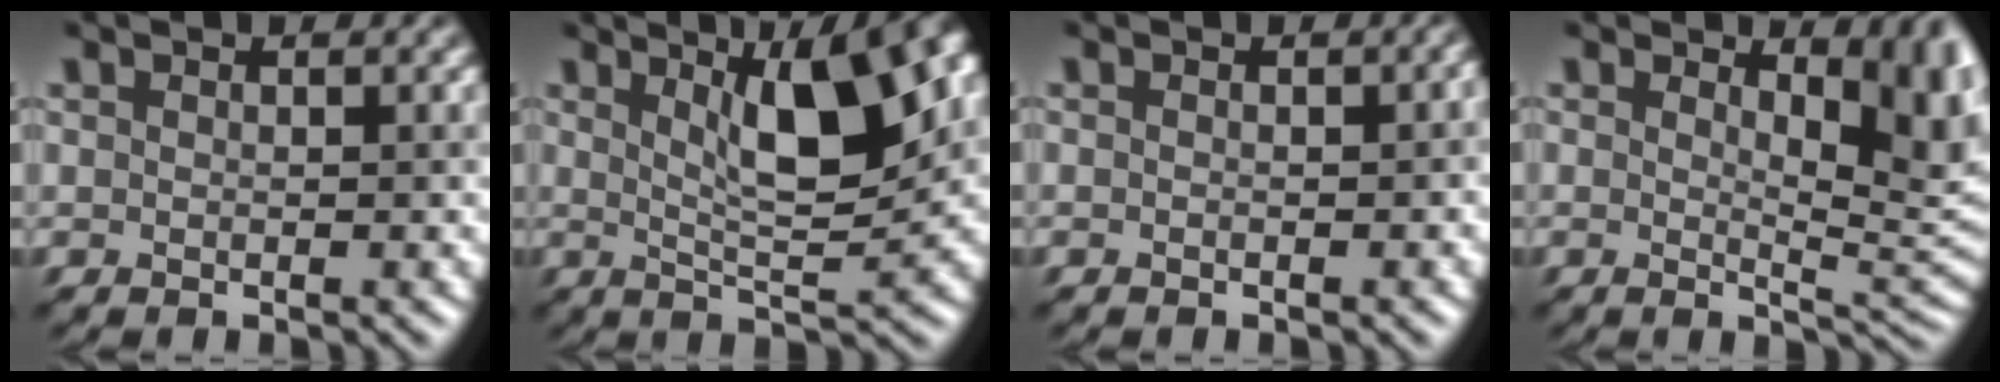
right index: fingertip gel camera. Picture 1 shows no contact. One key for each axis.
{"total": 11.2, "fx": 3.6, "fy": 3.6, "fz": 10.0, "tx": -0.087, "ty": 0.027, "tz": 0.038}
{"total": 1.9, "fx": -0.3, "fy": 0.8, "fz": 1.7, "tx": -0.009, "ty": 0.003, "tz": -0.009}
{"total": 8.4, "fx": 2.3, "fy": 3.7, "fz": 7.2, "tx": -0.045, "ty": 0.002, "tz": 0.027}